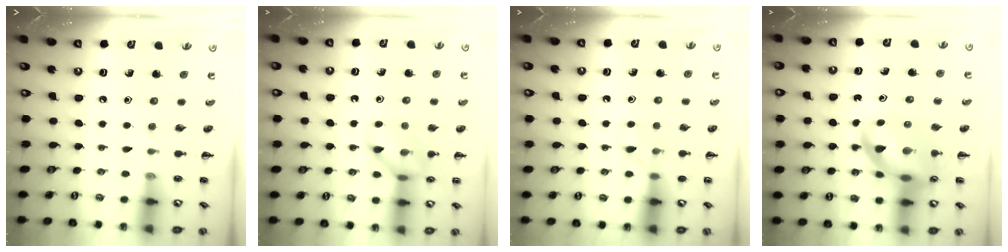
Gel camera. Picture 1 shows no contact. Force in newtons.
{"total": 10.4, "press": 10.4, "slide": 0.3}
{"total": 5.0, "press": 4.8, "slide": 1.6}
{"total": 14.2, "press": 13.7, "slide": 3.7}